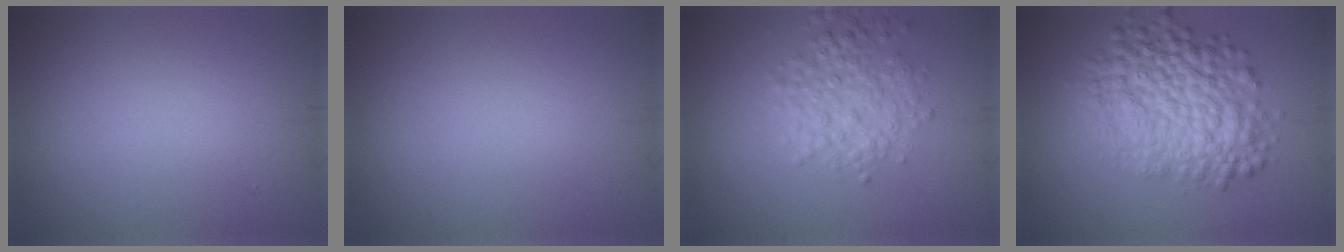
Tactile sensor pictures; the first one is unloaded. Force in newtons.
{"total": 0.0}
{"total": 3.7, "press": 3.7, "slide": 0.1}
{"total": 8.0, "press": 8.0, "slide": 0.2}